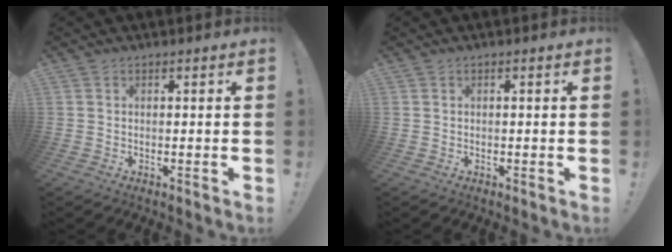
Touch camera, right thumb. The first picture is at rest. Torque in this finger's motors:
{"motor_torque": [-0.08, 0.10, 0.07, -0.15, 0.05]}